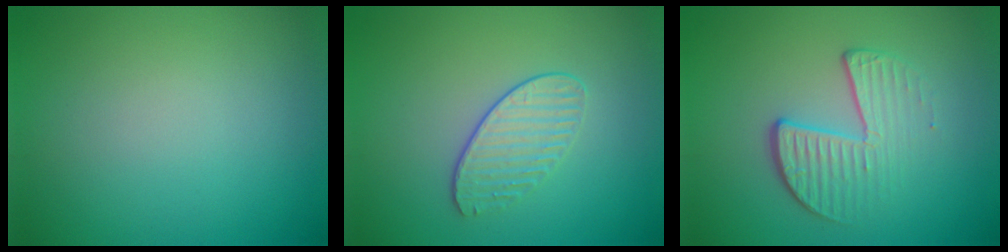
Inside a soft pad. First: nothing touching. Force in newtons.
{"total": 1.9, "press": 1.5, "slide": 1.2}
{"total": 4.1, "press": 2.8, "slide": 2.9}